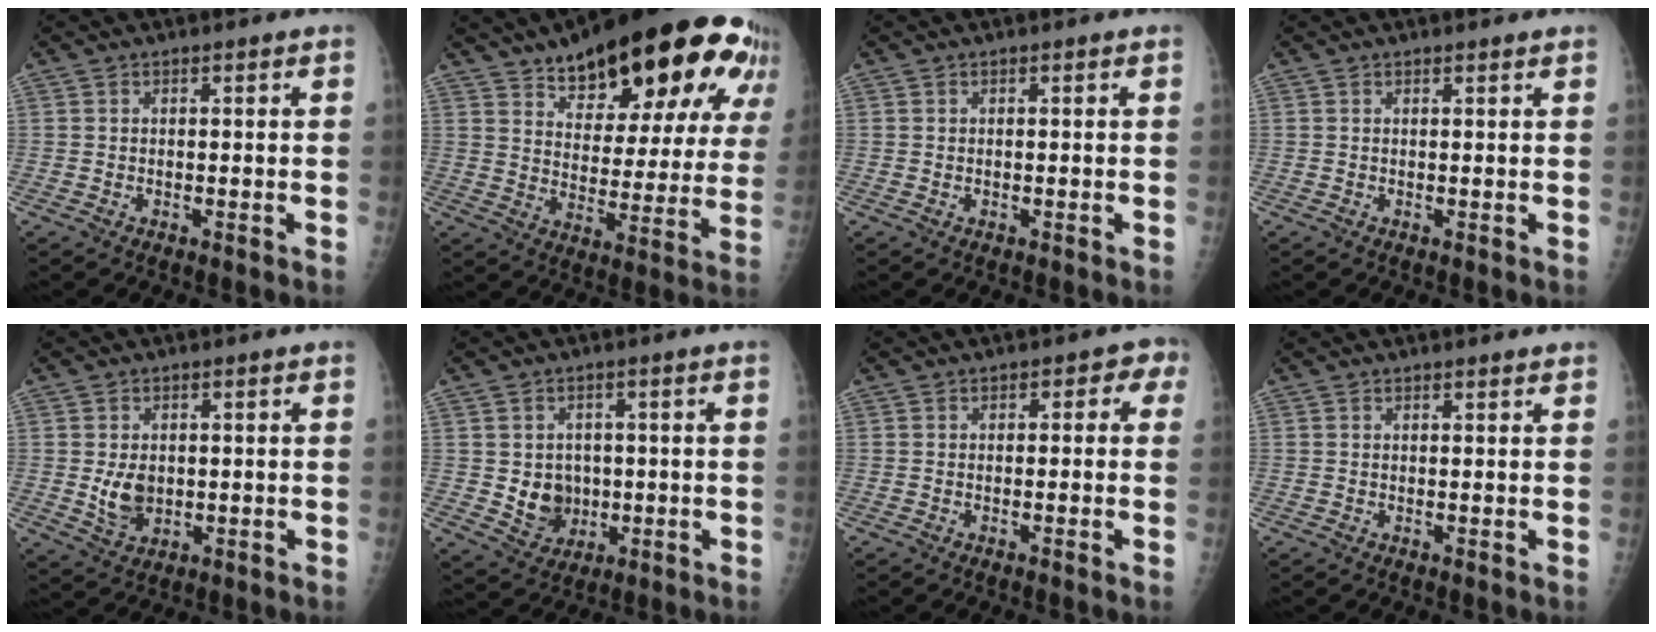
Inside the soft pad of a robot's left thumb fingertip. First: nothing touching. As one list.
[{"total": 27.3, "force": [17.9, 11.2, 17.3], "torque": [-0.214, -0.051, 0.249]}, {"total": 0.0}, {"total": 0.8, "force": [0.7, 0.1, 0.3], "torque": [-0.003, 0.001, 0.010]}, {"total": 5.3, "force": [-0.1, 3.9, 3.5], "torque": [-0.045, -0.008, 0.011]}, {"total": 6.8, "force": [-0.4, 6.0, 3.2], "torque": [-0.015, 0.001, 0.008]}, {"total": 3.1, "force": [0.3, 2.1, 2.3], "torque": [0.002, 0.012, -0.010]}, {"total": 1.3, "force": [1.1, 0.3, 0.5], "torque": [-0.001, 0.000, 0.014]}]